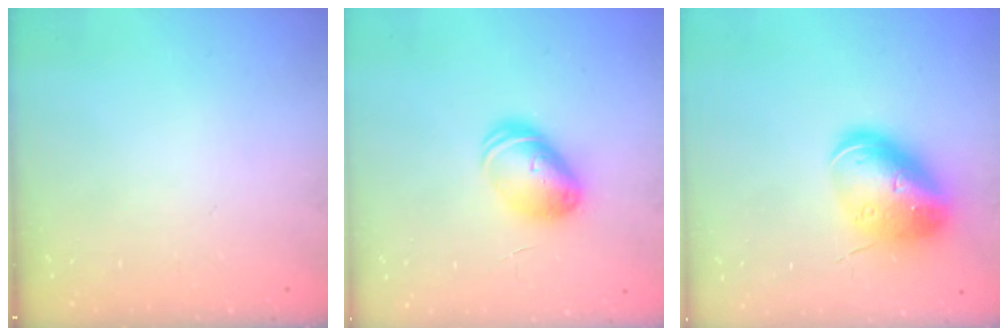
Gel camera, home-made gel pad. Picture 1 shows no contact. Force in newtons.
{"total": 8.6, "press": 8.6, "slide": 0.4}
{"total": 12.9, "press": 12.7, "slide": 2.0}